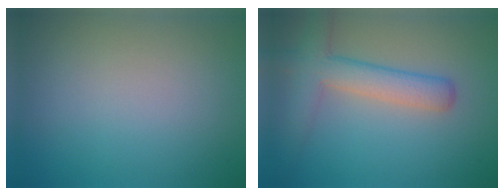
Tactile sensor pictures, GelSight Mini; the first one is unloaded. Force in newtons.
{"total": 3.8, "press": 3.8, "slide": 0.4}